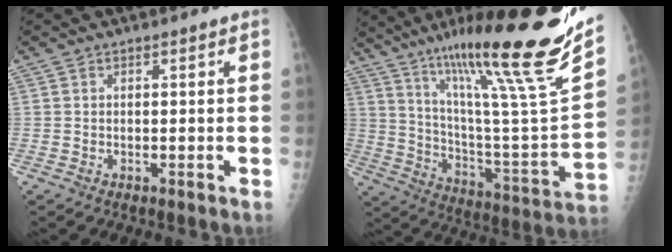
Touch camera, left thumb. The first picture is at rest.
{"total": 30.2, "force": [21.2, 1.8, 21.5], "torque": [-0.321, -0.110, 0.341]}